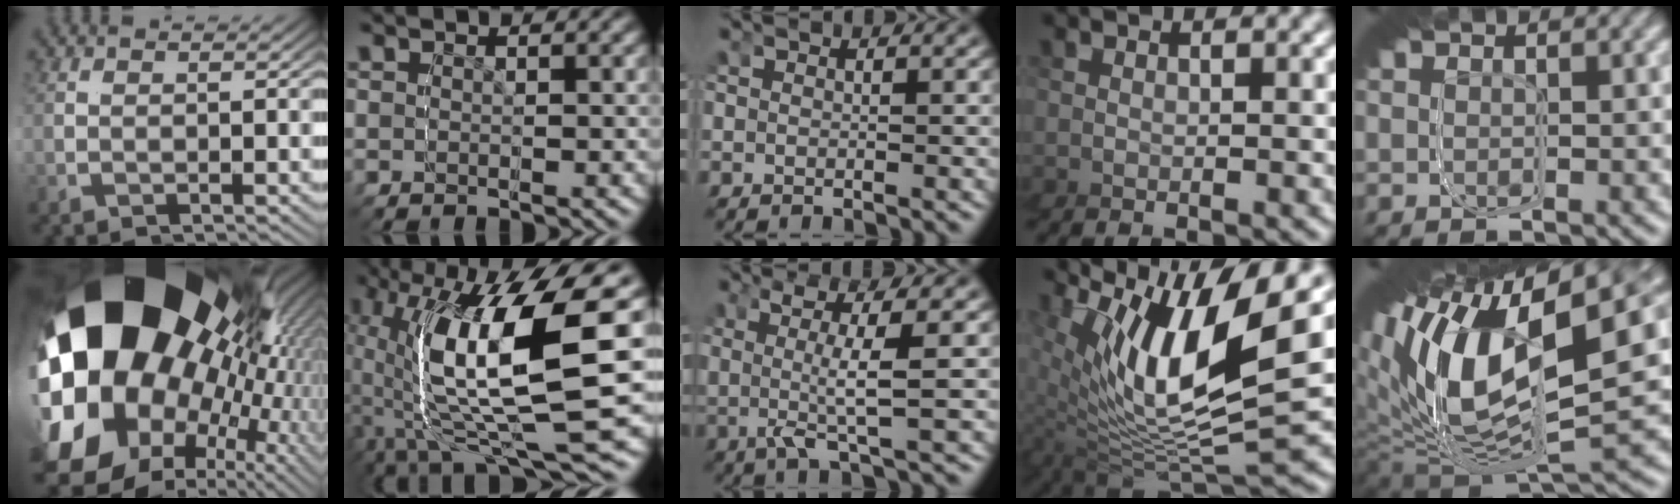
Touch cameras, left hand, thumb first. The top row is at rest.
{"thumb": {"total": 32.7, "force": [2.2, 20.2, 25.7], "torque": [-0.433, -0.012, 0.030]}, "index": {"total": 11.6, "force": [1.8, 5.4, 10.1], "torque": [-0.193, 0.026, 0.028]}, "middle": {"total": 4.9, "force": [0.8, 0.2, 4.8], "torque": [-0.090, -0.001, 0.019]}, "ring": {"total": 9.1, "force": [3.2, 3.8, 7.6], "torque": [-0.148, 0.026, 0.044]}, "little": {"total": 20.1, "force": [0.6, 12.5, 15.7], "torque": [-0.240, 0.012, -0.016]}}